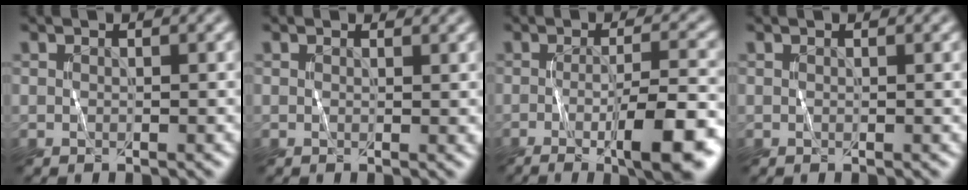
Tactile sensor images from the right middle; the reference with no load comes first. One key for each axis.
{"total": 0.9, "fx": 0.7, "fy": 0.3, "fz": 0.5, "tx": -0.004, "ty": -0.003, "tz": 0.013}
{"total": 8.5, "fx": -3.4, "fy": 1.9, "fz": 7.5, "tx": -0.105, "ty": -0.006, "tz": -0.051}
{"total": 0.0}